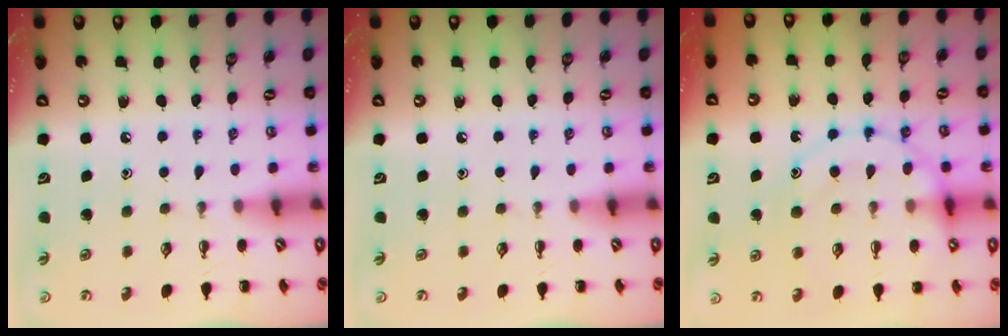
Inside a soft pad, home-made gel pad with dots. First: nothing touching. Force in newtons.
{"total": 0.0}
{"total": 13.8, "press": 13.7, "slide": 1.7}